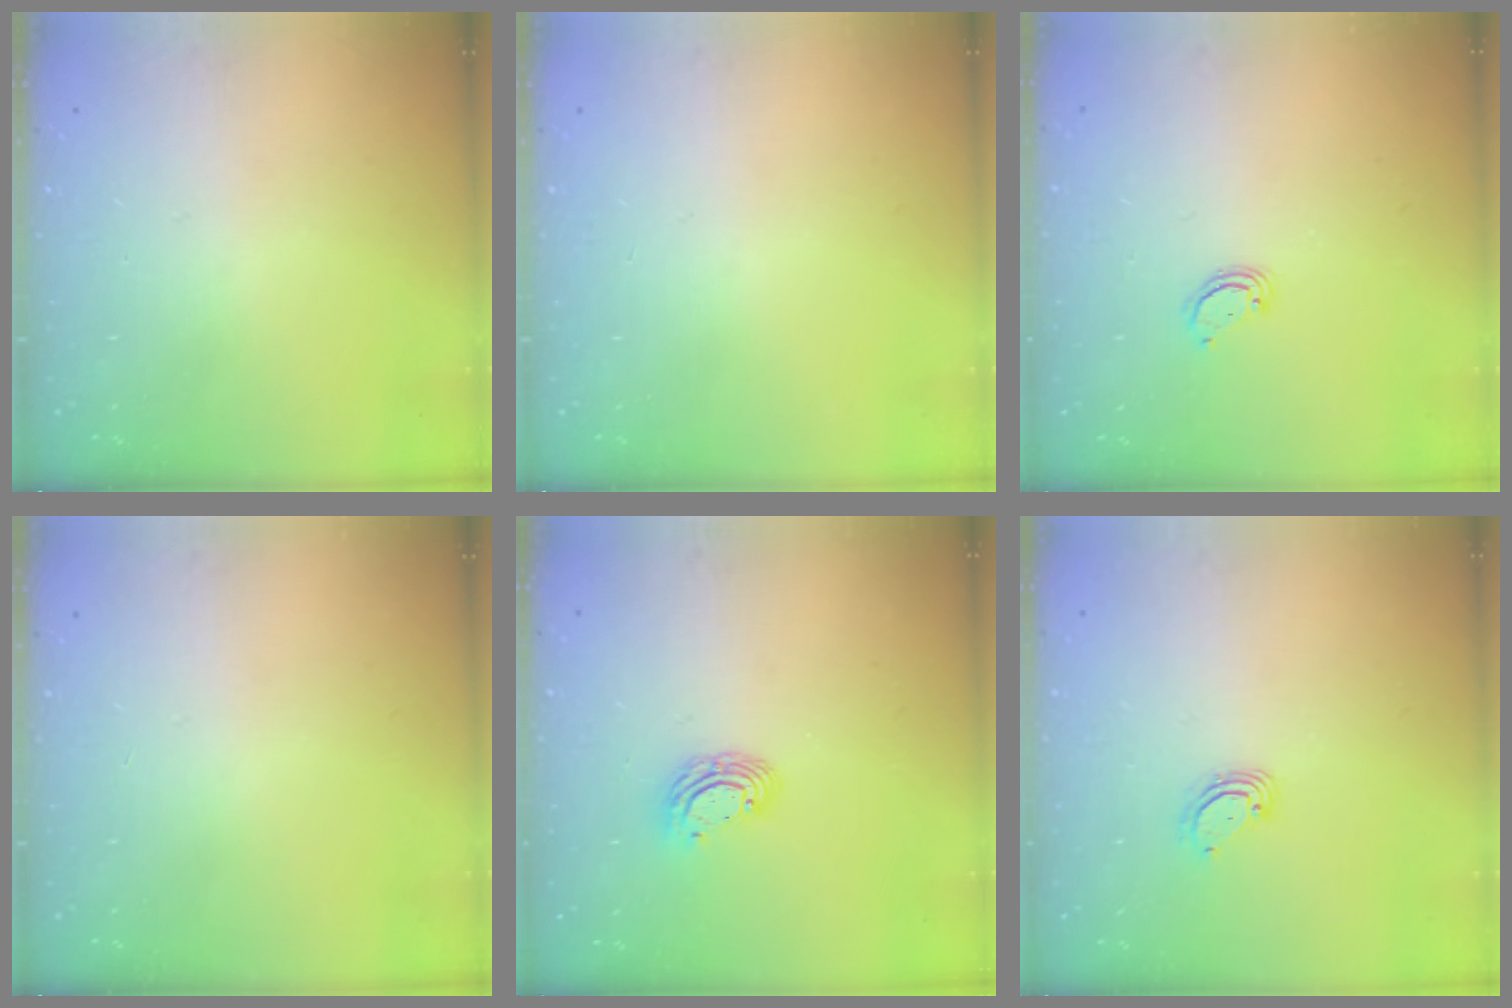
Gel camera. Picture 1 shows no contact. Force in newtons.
{"total": 0.0}
{"total": 2.8, "press": 2.8, "slide": 0.2}
{"total": 0.0}
{"total": 7.3, "press": 7.1, "slide": 1.3}
{"total": 3.7, "press": 3.7, "slide": 0.1}